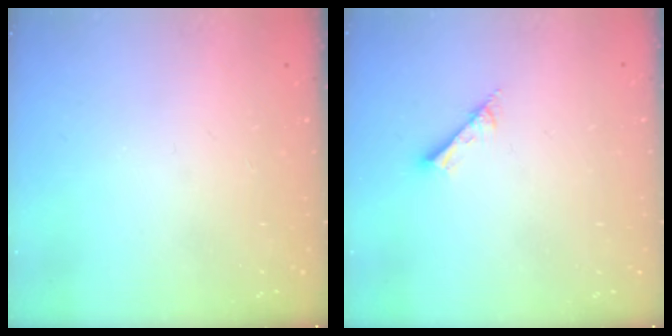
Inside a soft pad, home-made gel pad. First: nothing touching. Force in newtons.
{"total": 2.7, "press": 2.7, "slide": 0.2}